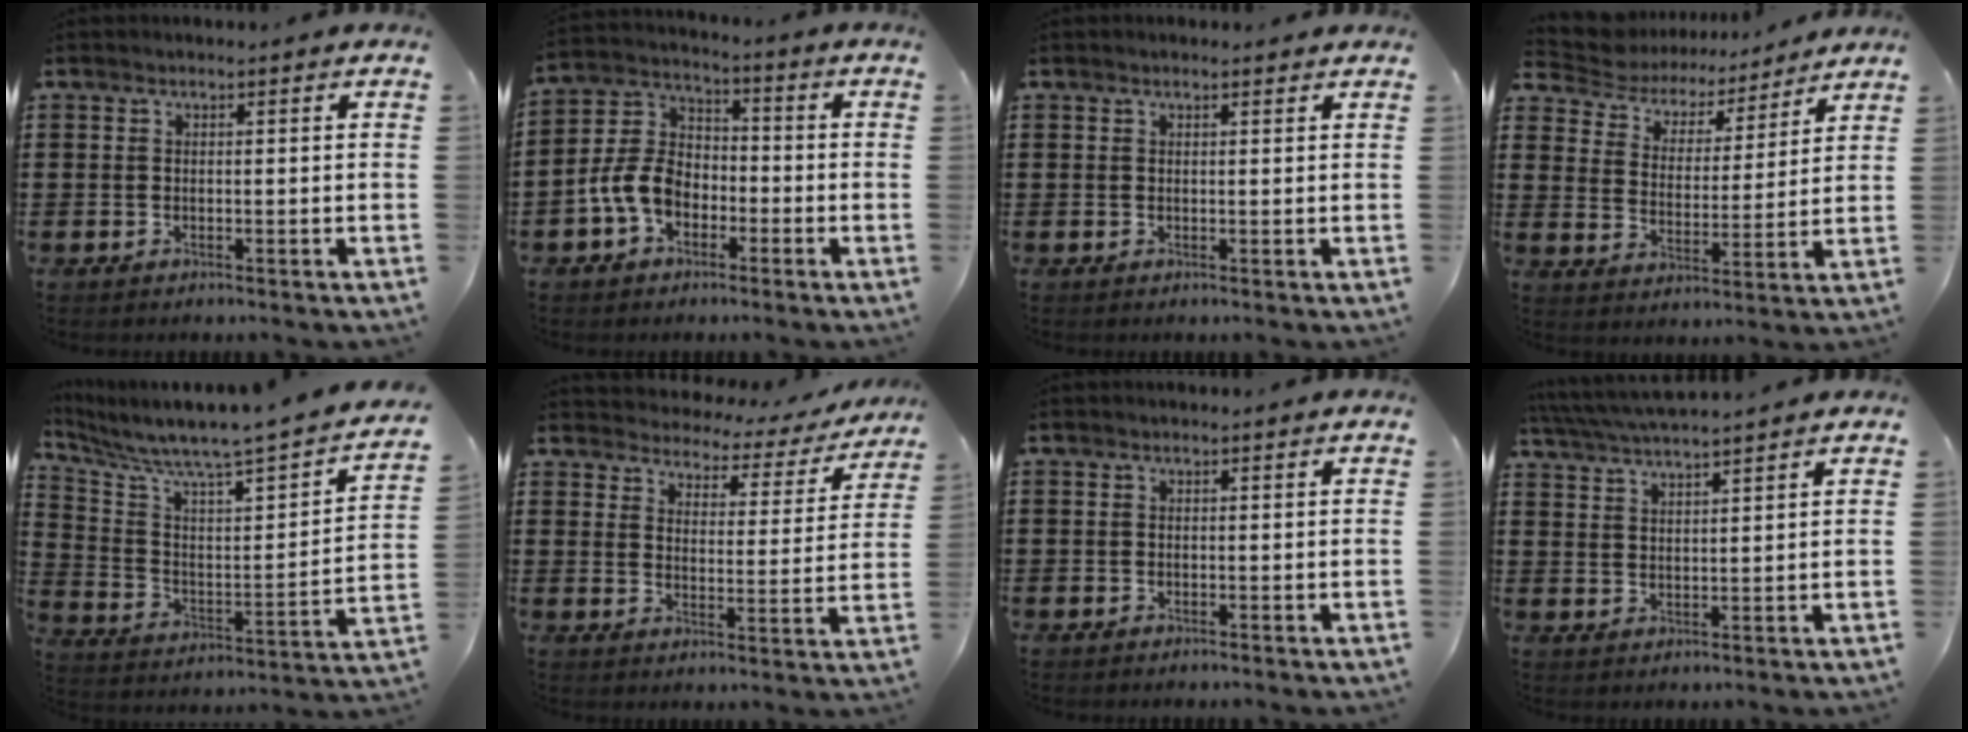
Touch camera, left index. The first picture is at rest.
{"total": 7.6, "force": [-2.9, 5.3, 4.5], "torque": [-0.127, 0.005, -0.066]}
{"total": 0.7, "force": [0.6, 0.1, 0.4], "torque": [-0.008, 0.002, 0.012]}
{"total": 5.9, "force": [5.6, 1.7, 0.8], "torque": [-0.050, -0.035, 0.094]}
{"total": 4.9, "force": [4.3, -0.2, 2.3], "torque": [-0.071, -0.057, 0.061]}
{"total": 2.9, "force": [2.8, 0.4, -0.2], "torque": [-0.019, -0.027, 0.040]}
{"total": 0.0}
{"total": 4.2, "force": [4.0, -0.4, 1.2], "torque": [-0.037, -0.014, 0.071]}